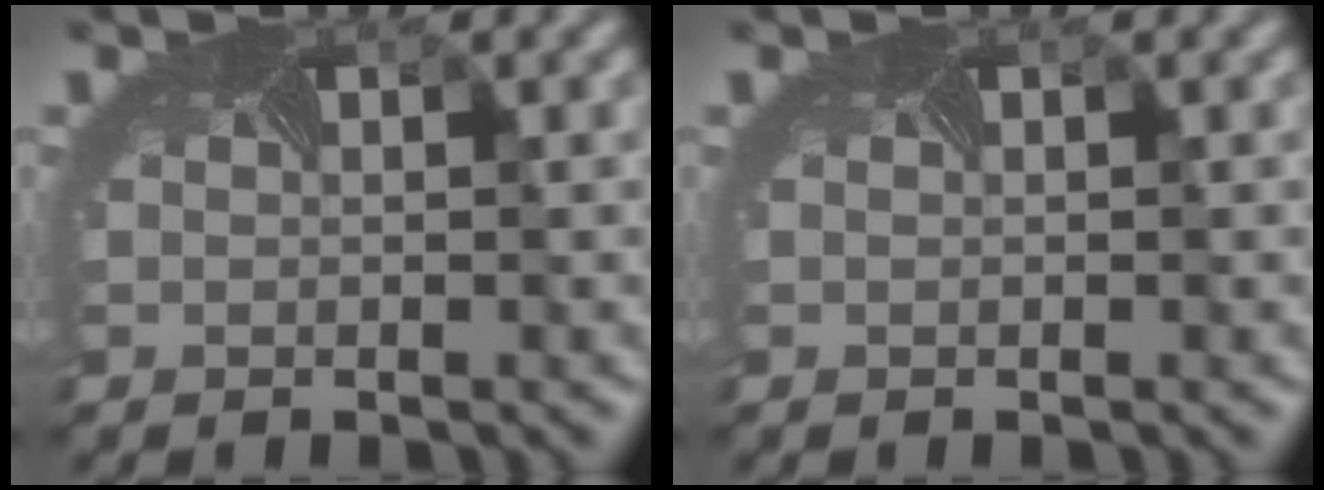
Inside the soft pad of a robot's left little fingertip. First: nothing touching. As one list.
[{"total": 0.0}]